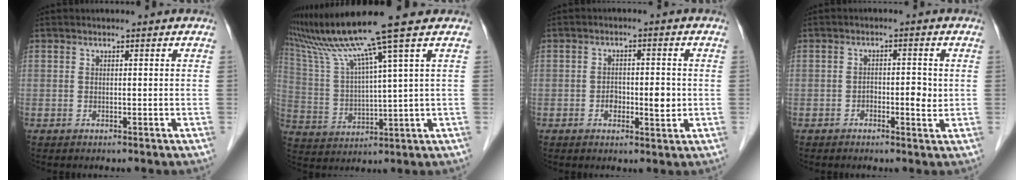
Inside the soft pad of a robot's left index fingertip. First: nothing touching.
{"total": 12.5, "force": [9.6, -3.2, 7.4], "torque": [-0.138, 0.001, 0.176]}
{"total": 4.1, "force": [-0.7, 1.9, 3.6], "torque": [-0.051, 0.005, -0.006]}
{"total": 2.8, "force": [-0.3, 1.2, 2.5], "torque": [-0.034, 0.003, -0.005]}